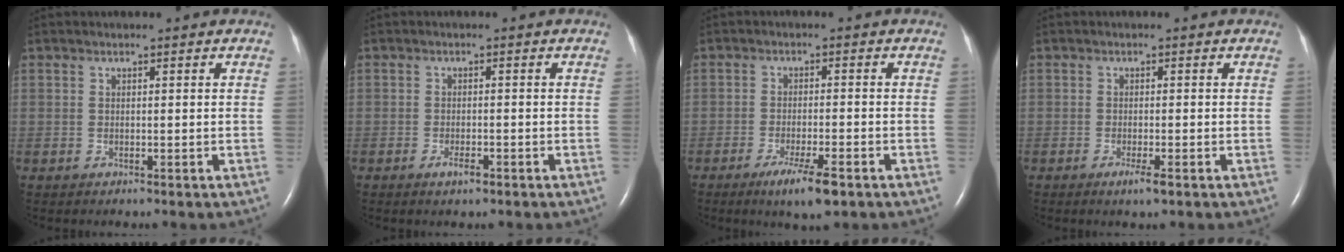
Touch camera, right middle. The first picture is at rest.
{"total": 1.9, "force": [-1.2, 0.5, 1.4], "torque": [-0.028, -0.001, -0.019]}
{"total": 6.0, "force": [-3.7, 0.6, 4.8], "torque": [-0.089, -0.013, -0.059]}
{"total": 2.1, "force": [-1.2, 0.1, 1.7], "torque": [-0.033, -0.005, -0.019]}